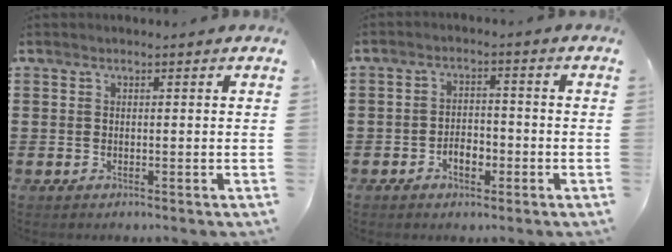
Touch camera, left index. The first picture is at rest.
{"total": 3.6, "force": [-1.7, 2.0, 2.5], "torque": [-0.039, 0.002, -0.034]}